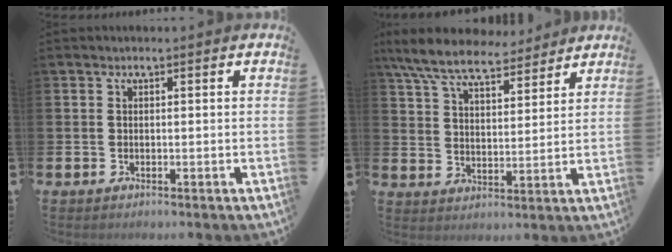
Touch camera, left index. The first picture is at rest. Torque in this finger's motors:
{"motor_torque": [1.07, -1.07, 0.05, 0.21]}